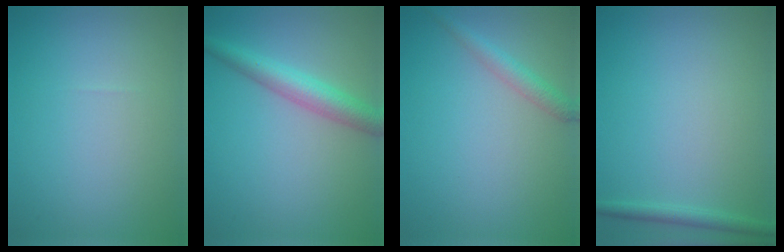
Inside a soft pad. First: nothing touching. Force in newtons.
{"total": 3.7, "press": 3.7, "slide": 0.1}
{"total": 1.9, "press": 1.9, "slide": 0.1}
{"total": 1.4, "press": 1.4, "slide": 0.1}